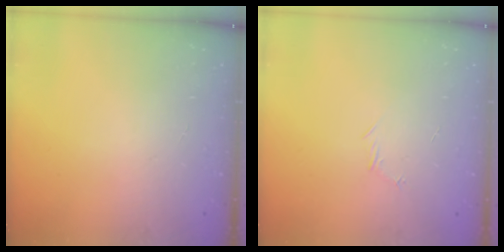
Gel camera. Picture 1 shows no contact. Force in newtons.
{"total": 4.1, "press": 3.9, "slide": 1.2}